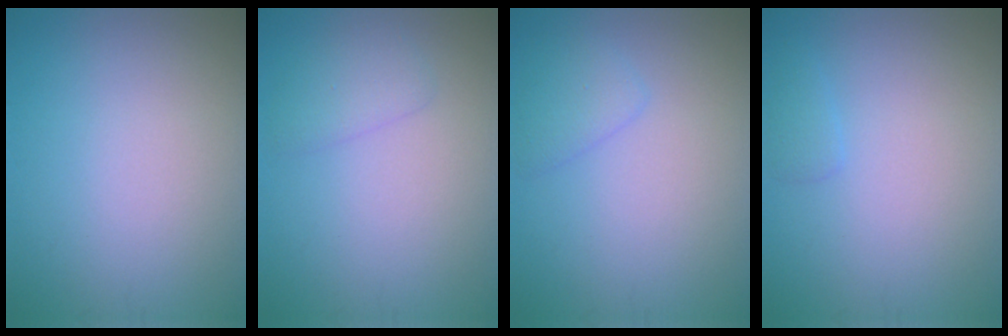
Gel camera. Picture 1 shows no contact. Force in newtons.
{"total": 1.8, "press": 1.8, "slide": 0.0}
{"total": 1.8, "press": 1.8, "slide": 0.1}
{"total": 0.9, "press": 0.9, "slide": 0.1}